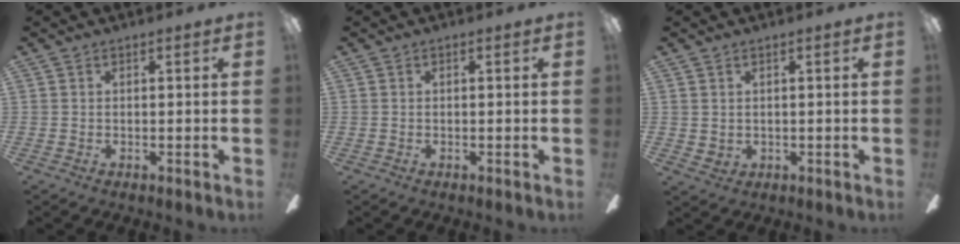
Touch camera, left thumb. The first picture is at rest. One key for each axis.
{"total": 0.0}
{"total": 1.7, "fx": 1.4, "fy": 1.0, "fz": 0.3, "tx": -0.007, "ty": -0.002, "tz": 0.025}